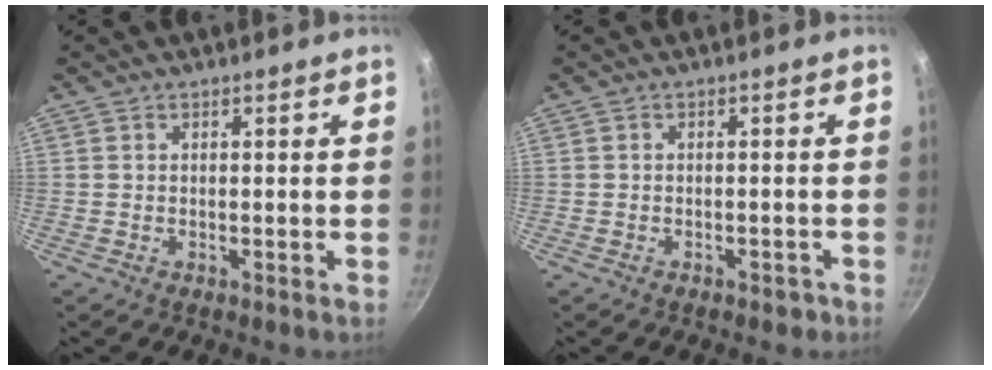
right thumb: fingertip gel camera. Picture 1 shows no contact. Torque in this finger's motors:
{"motor_torque": [0.17, 0.35, -0.25, 0.01, 0.02]}